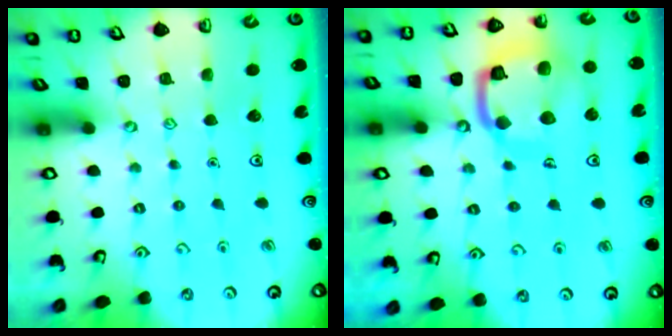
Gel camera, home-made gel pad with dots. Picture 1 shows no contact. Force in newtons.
{"total": 14.6, "press": 14.5, "slide": 1.6}